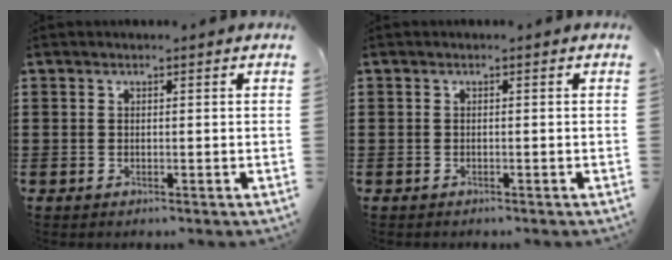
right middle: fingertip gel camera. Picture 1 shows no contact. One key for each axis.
{"total": 0.0}